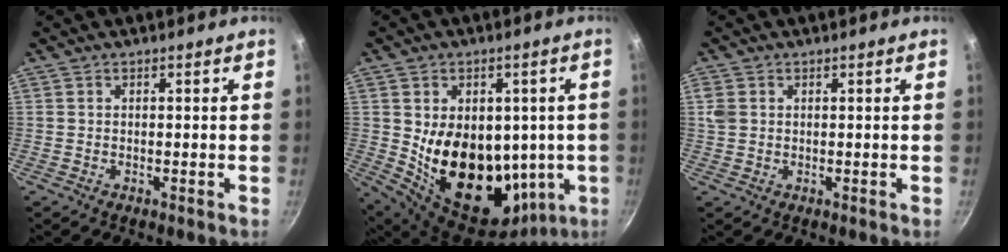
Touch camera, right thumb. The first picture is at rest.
{"total": 21.9, "force": [0.2, 15.1, 15.8], "torque": [-0.226, -0.027, 0.027]}
{"total": 2.6, "force": [0.5, 2.1, 1.4], "torque": [-0.026, 0.001, 0.011]}